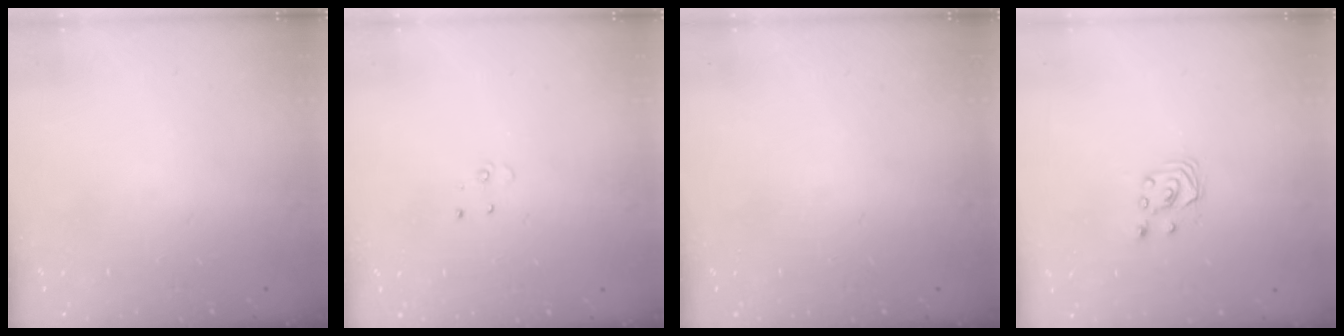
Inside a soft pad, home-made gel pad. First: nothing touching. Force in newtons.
{"total": 3.0, "press": 2.9, "slide": 0.3}
{"total": 0.0}
{"total": 2.6, "press": 2.6, "slide": 0.3}